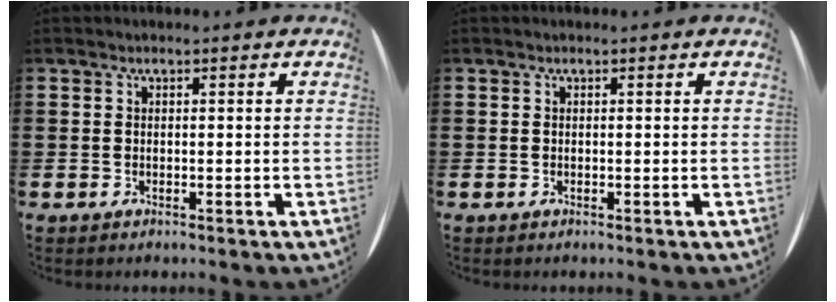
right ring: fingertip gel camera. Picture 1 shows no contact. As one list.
[{"total": 0.0}]